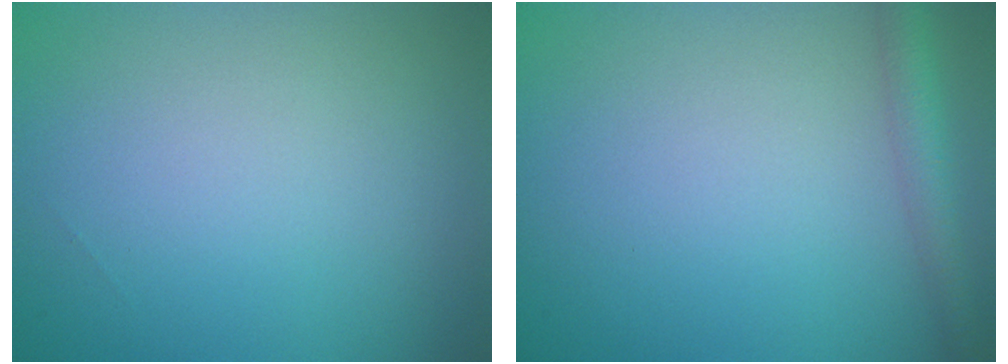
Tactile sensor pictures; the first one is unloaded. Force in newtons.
{"total": 2.7, "press": 2.7, "slide": 0.2}